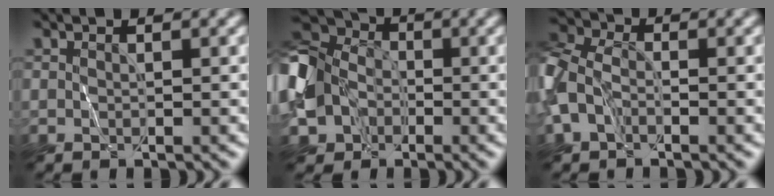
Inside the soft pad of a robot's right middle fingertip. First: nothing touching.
{"total": 15.0, "force": [-3.1, 11.9, 8.5], "torque": [-0.204, -0.012, -0.084]}
{"total": 5.3, "force": [-1.8, 3.6, 3.5], "torque": [-0.088, 0.007, -0.056]}